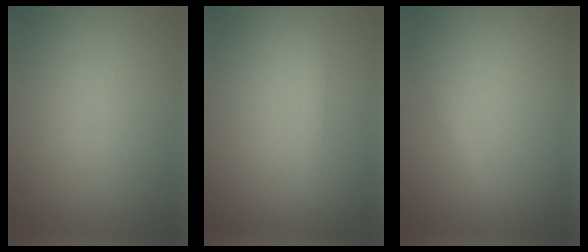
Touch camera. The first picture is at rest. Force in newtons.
{"total": 0.8, "press": 0.8, "slide": 0.0}
{"total": 1.2, "press": 1.2, "slide": 0.0}